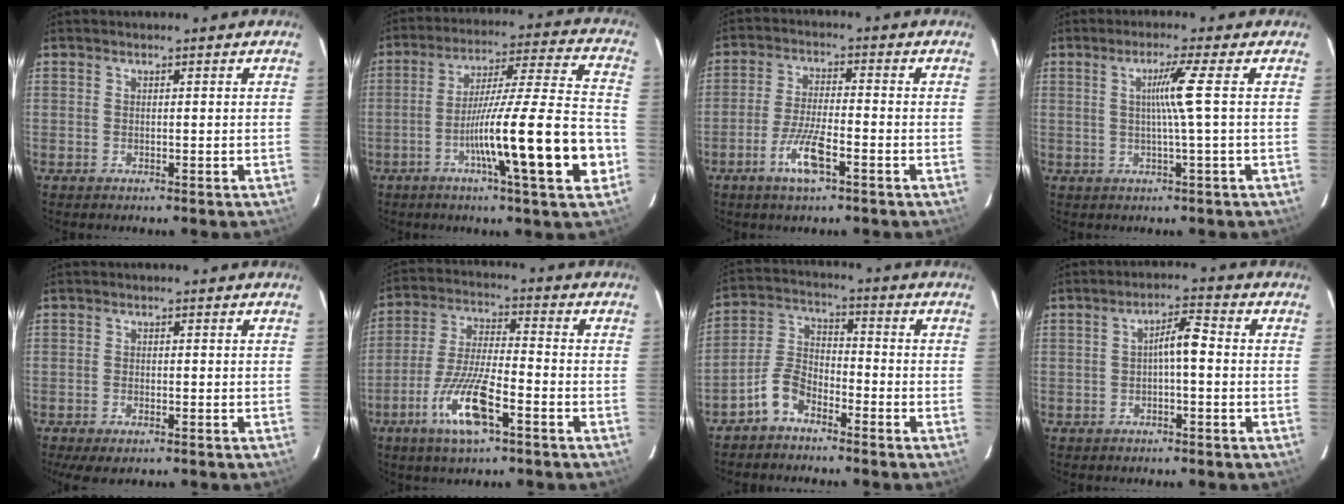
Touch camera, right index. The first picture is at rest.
{"total": 19.6, "force": [-6.5, -0.1, 18.5], "torque": [-0.277, -0.004, -0.105]}
{"total": 7.2, "force": [-3.6, 1.2, 6.1], "torque": [-0.122, -0.006, -0.066]}
{"total": 4.9, "force": [0.6, -1.6, 4.6], "torque": [-0.088, -0.003, 0.012]}
{"total": 4.4, "force": [-2.8, 1.7, 2.9], "torque": [-0.057, -0.009, -0.043]}
{"total": 11.6, "force": [-5.7, 2.1, 9.9], "torque": [-0.202, -0.011, -0.107]}
{"total": 6.4, "force": [-4.4, 3.2, 3.4], "torque": [-0.086, 0.012, -0.095]}
{"total": 4.5, "force": [-0.3, 0.9, 4.3], "torque": [-0.073, 0.019, -0.004]}